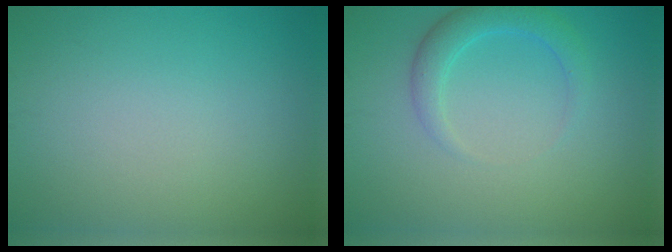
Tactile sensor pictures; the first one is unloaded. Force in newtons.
{"total": 2.6, "press": 2.6, "slide": 0.2}